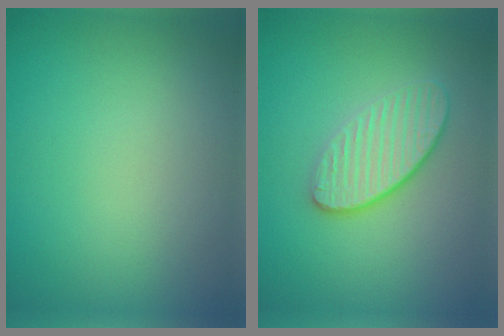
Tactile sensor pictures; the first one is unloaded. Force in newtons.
{"total": 3.7, "press": 2.9, "slide": 2.3}